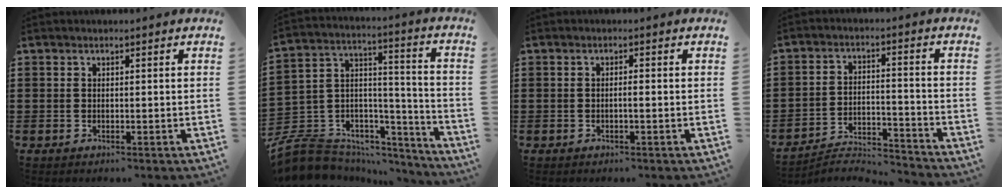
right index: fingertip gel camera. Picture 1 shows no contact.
{"total": 7.1, "force": [-5.2, 4.7, 1.2], "torque": [-0.041, -0.010, -0.093]}
{"total": 1.1, "force": [-0.3, 0.0, 1.1], "torque": [-0.019, -0.004, -0.005]}
{"total": 4.8, "force": [-4.7, 0.4, 0.8], "torque": [-0.019, 0.002, -0.095]}